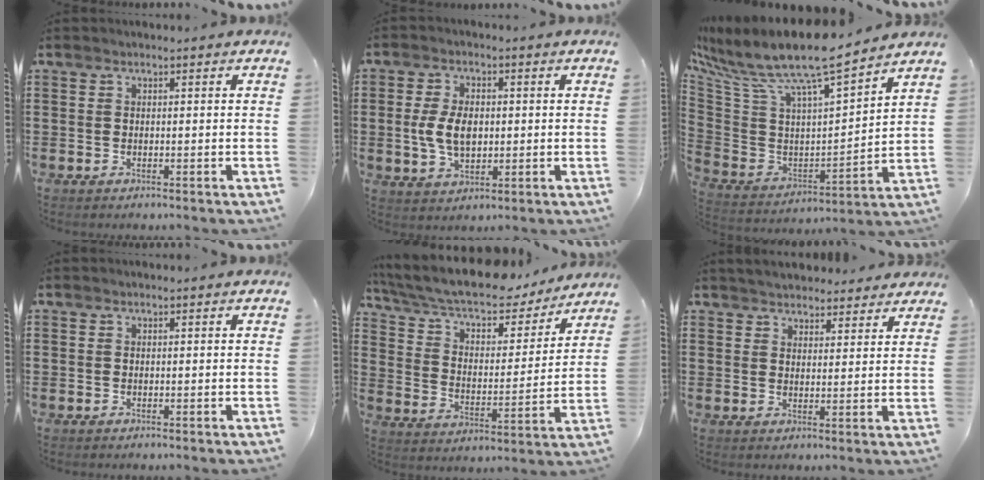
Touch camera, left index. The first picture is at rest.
{"total": 6.4, "force": [0.1, 3.8, 5.1], "torque": [-0.106, 0.005, -0.004]}
{"total": 10.3, "force": [8.6, 1.0, 5.6], "torque": [-0.144, -0.067, 0.143]}
{"total": 0.0}
{"total": 9.0, "force": [7.9, 2.1, 3.8], "torque": [-0.106, -0.044, 0.134]}
{"total": 3.5, "force": [3.5, 0.6, 0.3], "torque": [-0.016, -0.010, 0.064]}